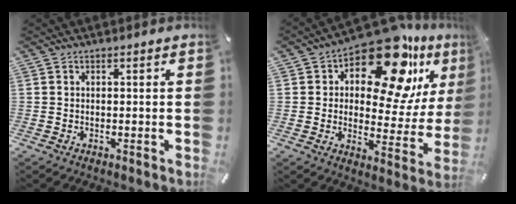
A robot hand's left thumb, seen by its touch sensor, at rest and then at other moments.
{"total": 19.0, "force": [11.9, 8.9, 11.8], "torque": [-0.169, -0.088, 0.199]}